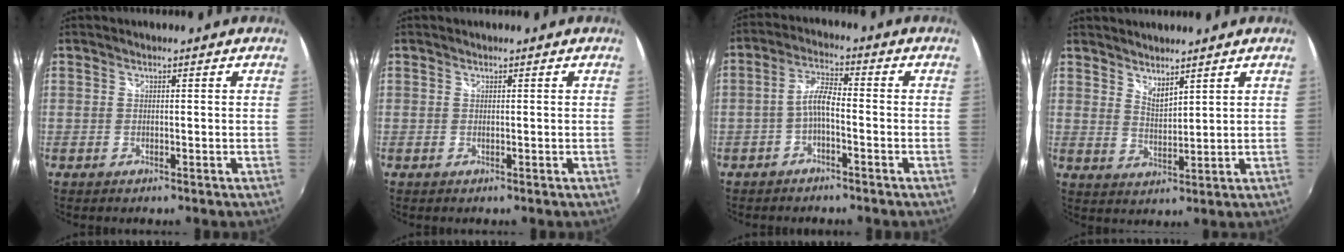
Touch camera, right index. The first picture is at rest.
{"total": 0.0}
{"total": 4.4, "force": [-2.0, 1.2, 3.7], "torque": [-0.081, 0.013, -0.039]}
{"total": 3.9, "force": [3.4, 0.8, 1.6], "torque": [-0.024, -0.006, 0.060]}